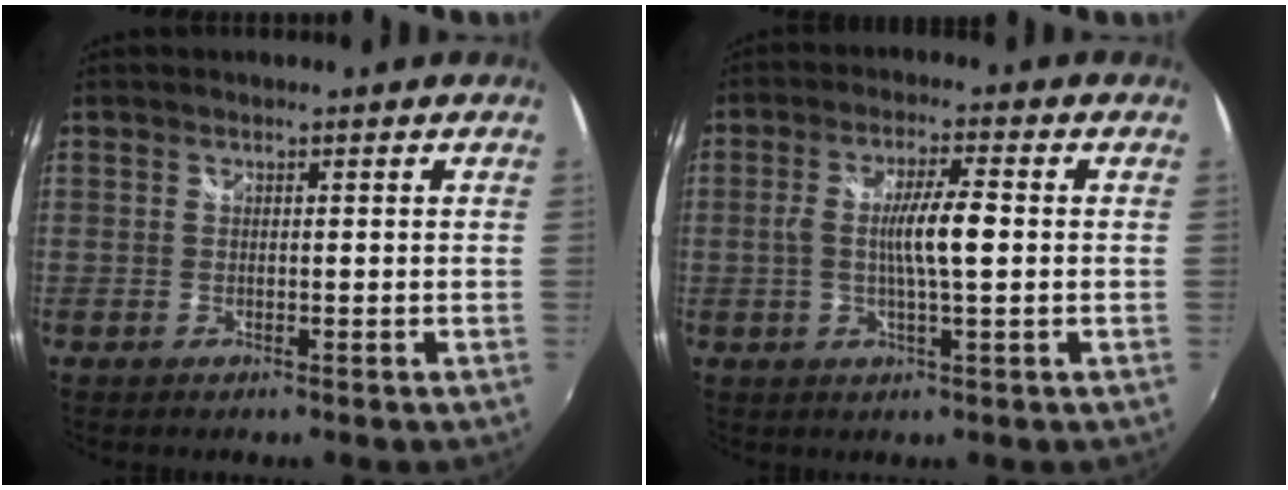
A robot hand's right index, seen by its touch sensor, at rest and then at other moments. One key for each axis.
{"total": 6.6, "fx": -0.1, "fy": 0.6, "fz": 6.6, "tx": -0.118, "ty": 0.004, "tz": 0.002}